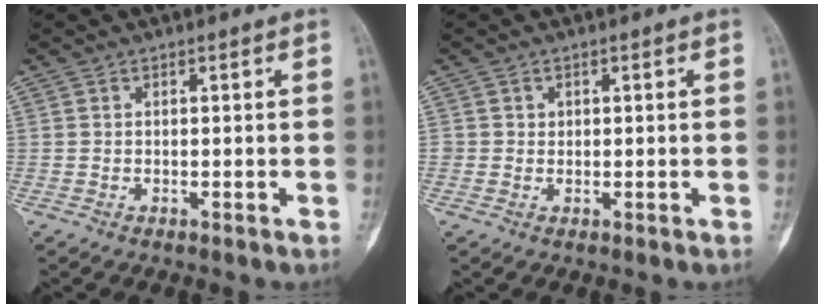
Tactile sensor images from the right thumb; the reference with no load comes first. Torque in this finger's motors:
{"motor_torque": [-0.06, 0.01, 0.20, 0.28, -0.01]}